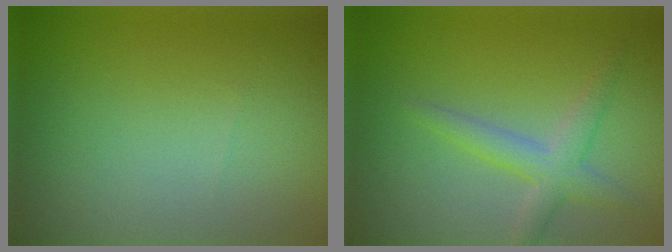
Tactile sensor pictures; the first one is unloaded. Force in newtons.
{"total": 2.9, "press": 2.9, "slide": 0.1}